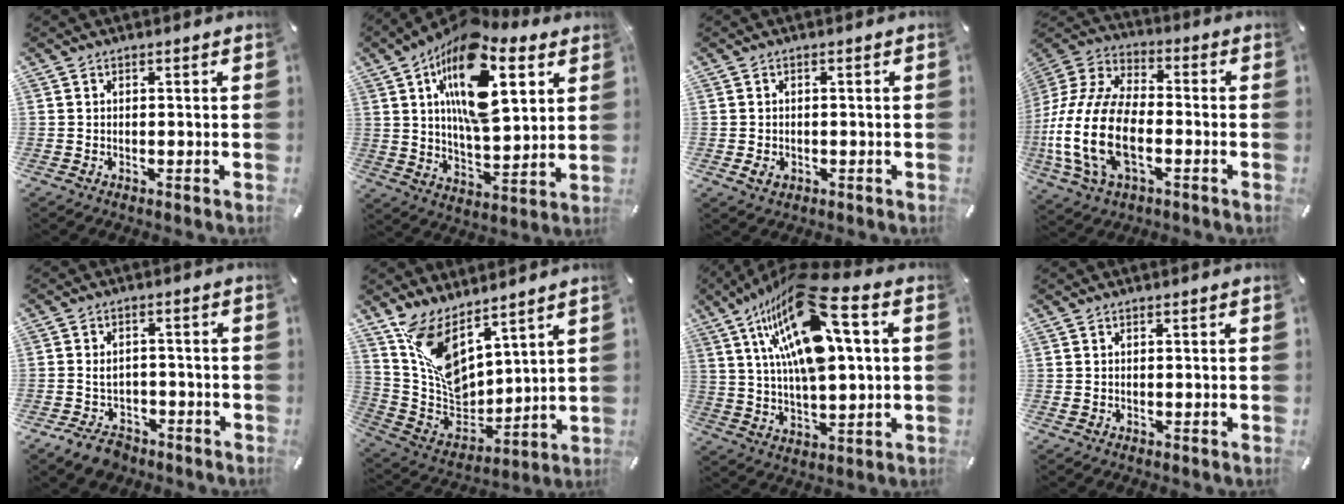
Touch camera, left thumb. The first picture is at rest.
{"total": 20.8, "force": [9.6, 10.1, 15.4], "torque": [-0.274, -0.036, 0.155]}
{"total": 2.2, "force": [-0.6, 1.7, 1.2], "torque": [-0.022, 0.002, -0.011]}
{"total": 19.6, "force": [-5.7, 11.5, 14.8], "torque": [-0.325, 0.013, -0.101]}
{"total": 5.9, "force": [-2.8, 4.1, 3.2], "torque": [-0.071, 0.016, -0.053]}
{"total": 12.8, "force": [8.4, 7.0, 6.5], "torque": [-0.152, -0.064, 0.165]}
{"total": 23.4, "force": [9.0, 9.2, 19.5], "torque": [-0.358, -0.027, 0.143]}
{"total": 0.5, "force": [0.1, 0.4, 0.4], "torque": [-0.007, 0.003, 0.002]}